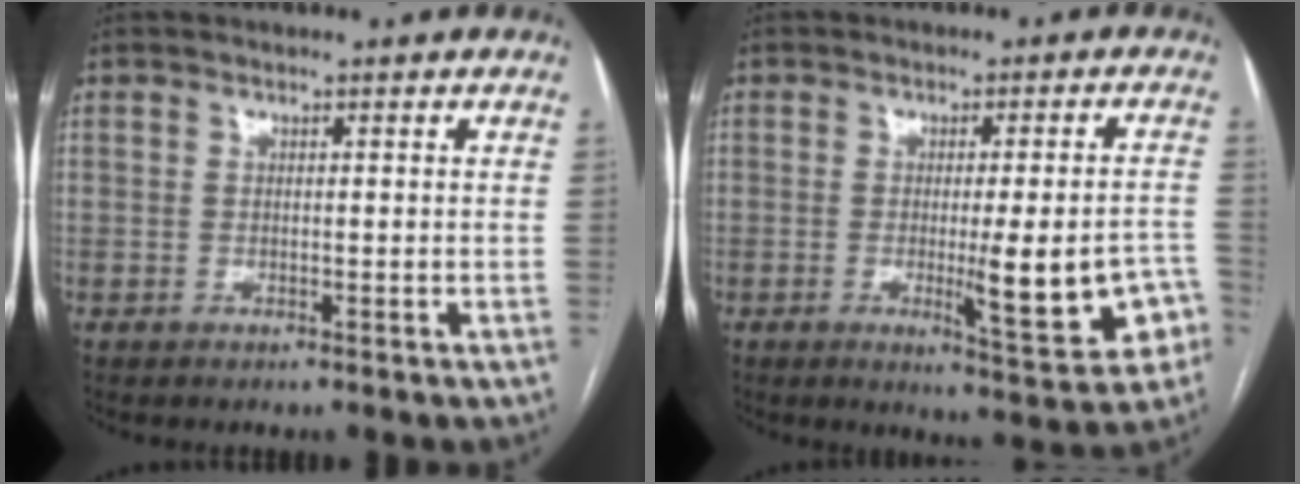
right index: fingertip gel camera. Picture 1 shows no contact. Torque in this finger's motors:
{"motor_torque": [1.00, 0.73, 0.24, 0.09]}